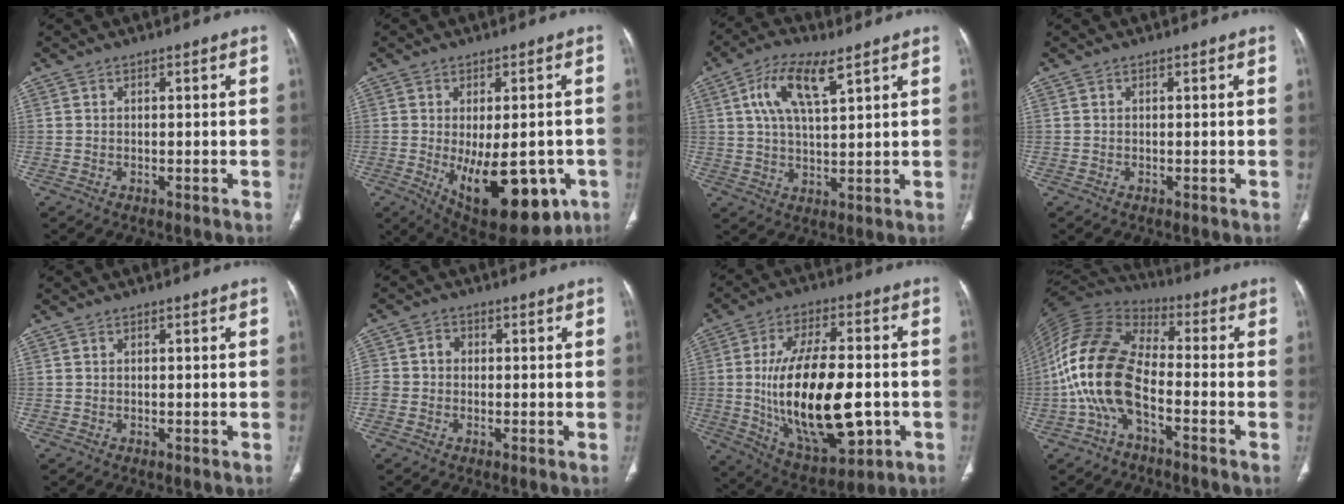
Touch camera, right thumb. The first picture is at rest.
{"total": 18.8, "force": [-5.9, 9.1, 15.3], "torque": [-0.185, -0.010, -0.057]}
{"total": 9.8, "force": [4.6, 3.6, 7.9], "torque": [-0.151, -0.007, 0.086]}
{"total": 0.0}
{"total": 0.0}
{"total": 4.3, "force": [-0.5, 3.9, 1.8], "torque": [-0.022, 0.019, -0.012]}
{"total": 23.5, "force": [-3.0, 11.1, 20.5], "torque": [-0.348, 0.006, -0.028]}
{"total": 16.1, "force": [-4.6, 8.2, 13.1], "torque": [-0.273, 0.052, -0.097]}